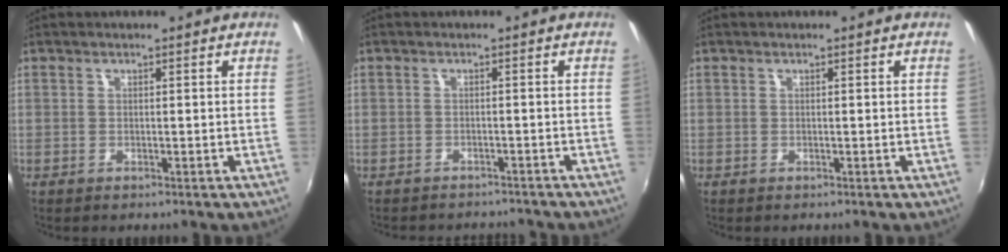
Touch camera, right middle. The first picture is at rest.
{"total": 4.7, "force": [-4.0, 2.3, 0.7], "torque": [-0.018, 0.006, -0.058]}
{"total": 0.0}